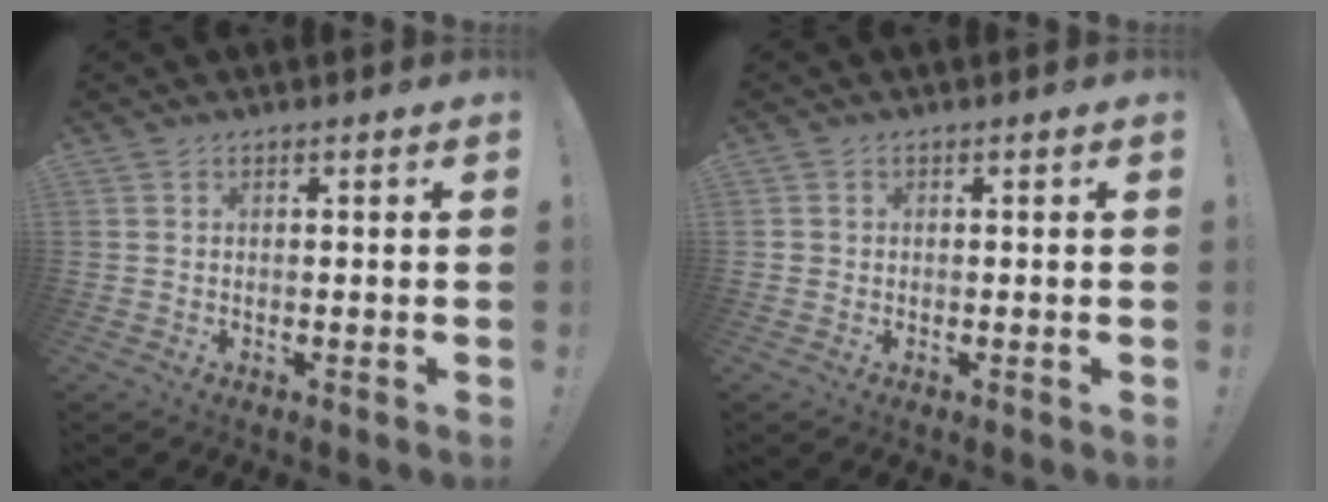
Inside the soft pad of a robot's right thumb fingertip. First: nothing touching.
{"total": 1.0, "force": [0.0, 0.9, 0.1], "torque": [-0.008, 0.005, 0.001]}